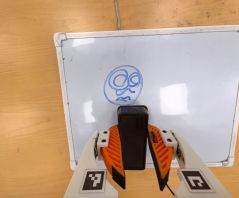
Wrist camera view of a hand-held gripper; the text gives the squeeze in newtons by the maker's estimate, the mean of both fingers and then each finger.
{"total": 9.3, "left": 7.5, "right": 11.2}